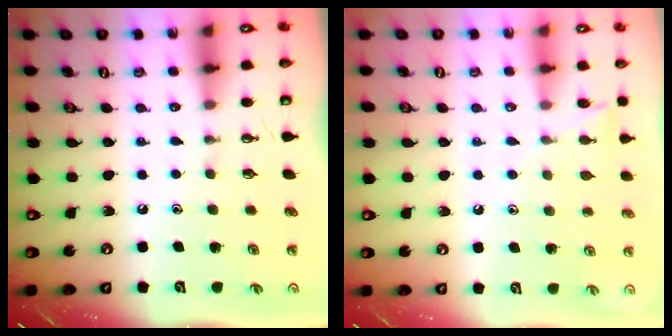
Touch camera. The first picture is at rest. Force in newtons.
{"total": 5.7, "press": 5.6, "slide": 0.6}